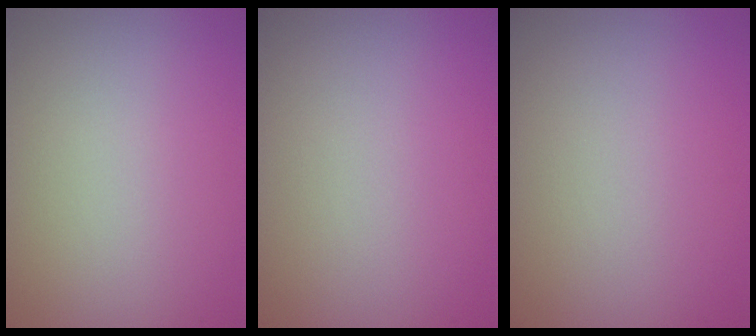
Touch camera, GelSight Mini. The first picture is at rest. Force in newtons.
{"total": 0.0}
{"total": 0.0}